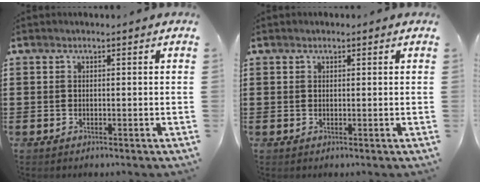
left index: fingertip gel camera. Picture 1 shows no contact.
{"total": 0.6, "force": [0.4, 0.4, 0.1], "torque": [-0.004, 0.003, 0.009]}